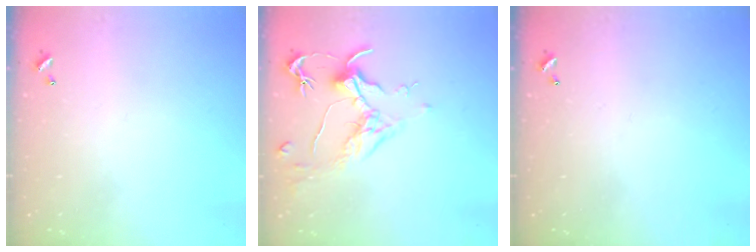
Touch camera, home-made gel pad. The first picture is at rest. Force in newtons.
{"total": 1.6, "press": 1.4, "slide": 0.9}
{"total": 0.0}